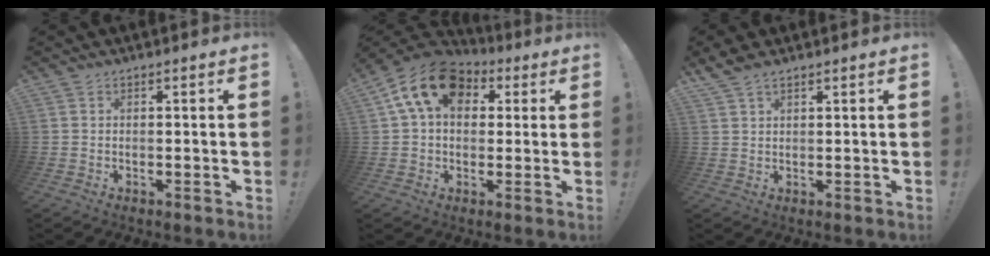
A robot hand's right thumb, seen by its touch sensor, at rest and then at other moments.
{"total": 14.9, "force": [5.4, 10.1, 9.5], "torque": [-0.163, -0.005, 0.100]}
{"total": 3.4, "force": [2.7, 1.1, 1.7], "torque": [-0.031, -0.010, 0.051]}